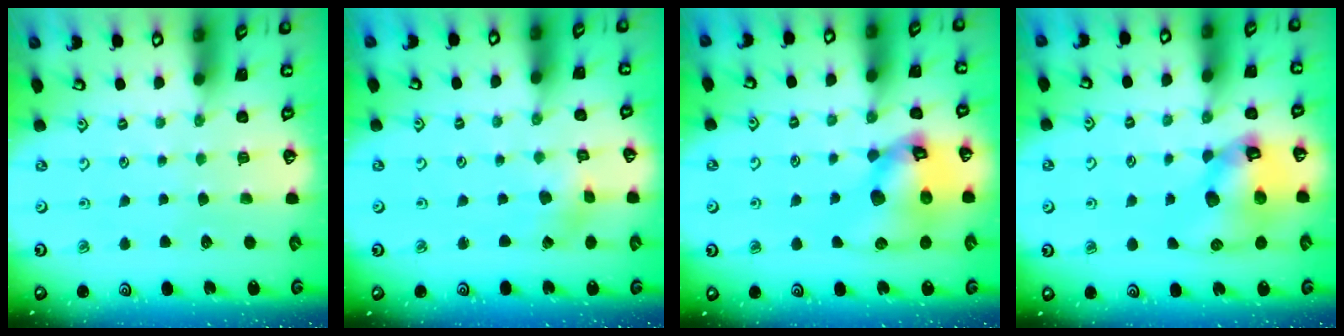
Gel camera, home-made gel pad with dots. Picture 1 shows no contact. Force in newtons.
{"total": 1.3, "press": 1.3, "slide": 0.2}
{"total": 15.9, "press": 15.7, "slide": 2.3}
{"total": 12.9, "press": 12.8, "slide": 1.8}